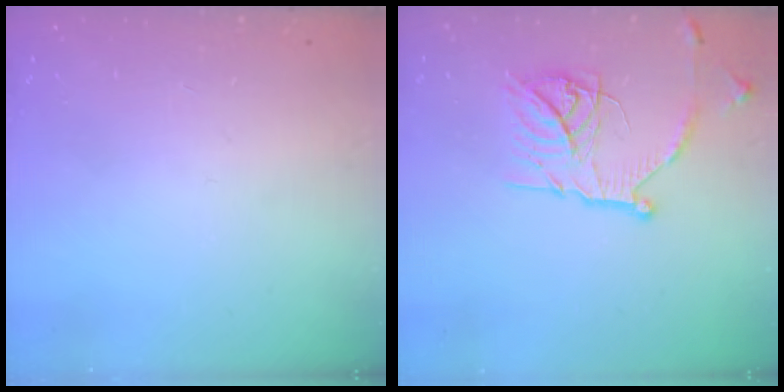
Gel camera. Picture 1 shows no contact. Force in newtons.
{"total": 16.4, "press": 16.4, "slide": 1.3}